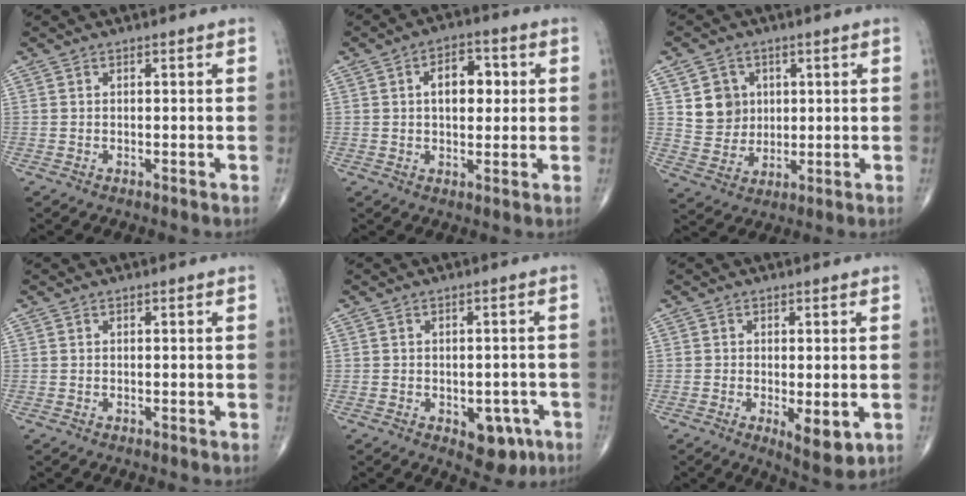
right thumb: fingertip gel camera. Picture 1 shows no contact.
{"total": 7.9, "force": [1.4, 4.7, 6.1], "torque": [-0.066, 0.009, 0.018]}
{"total": 7.6, "force": [2.2, 6.8, 2.6], "torque": [-0.013, -0.010, 0.047]}
{"total": 0.0}
{"total": 6.7, "force": [-2.9, 4.0, 4.6], "torque": [-0.024, 0.012, -0.029]}
{"total": 6.3, "force": [-1.6, 2.4, 5.5], "torque": [-0.076, -0.017, -0.020]}